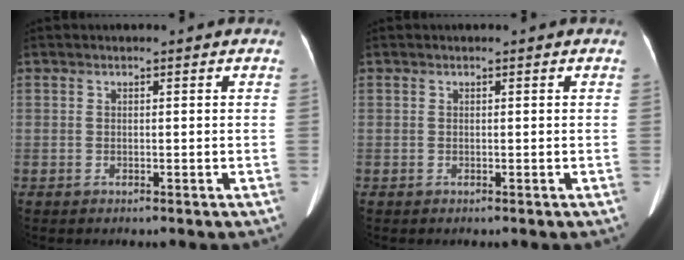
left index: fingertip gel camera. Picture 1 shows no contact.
{"total": 0.0}